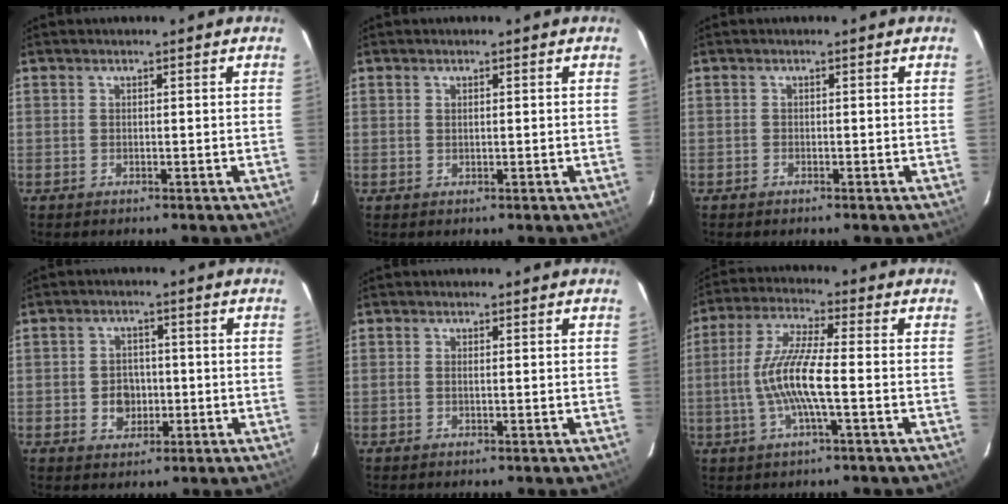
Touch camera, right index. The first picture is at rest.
{"total": 0.6, "force": [0.2, 0.2, 0.5], "torque": [-0.010, 0.002, 0.003]}
{"total": 0.5, "force": [-0.5, 0.2, 0.1], "torque": [-0.002, 0.002, -0.010]}
{"total": 4.8, "force": [-1.0, 4.1, 2.3], "torque": [-0.047, 0.009, -0.009]}
{"total": 0.6, "force": [-0.1, 0.0, 0.6], "torque": [-0.012, 0.001, -0.003]}
{"total": 10.5, "force": [-2.1, 0.9, 10.2], "torque": [-0.211, 0.002, -0.039]}